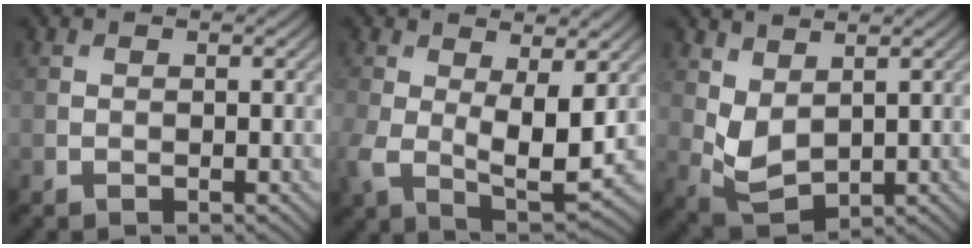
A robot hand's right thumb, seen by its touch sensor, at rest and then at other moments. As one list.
[{"total": 8.2, "force": [0.4, 4.2, 7.1], "torque": [-0.157, -0.022, 0.014]}, {"total": 4.7, "force": [1.8, 2.7, 3.4], "torque": [-0.089, -0.007, 0.042]}]